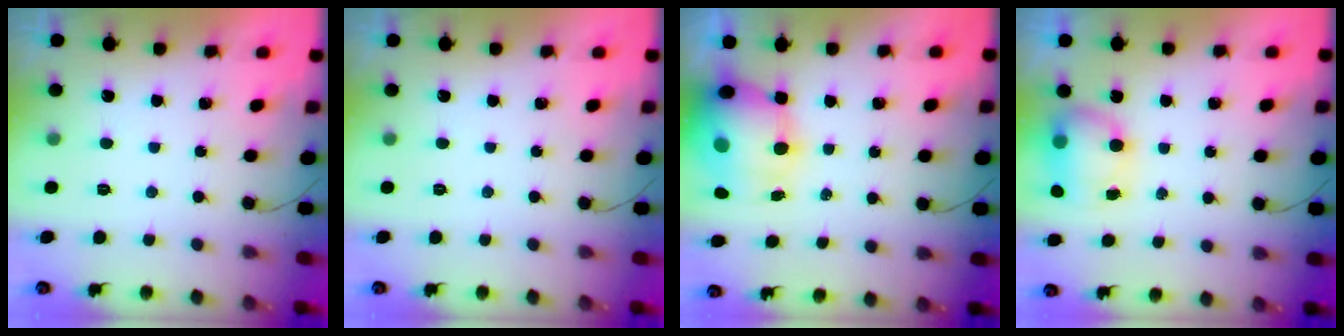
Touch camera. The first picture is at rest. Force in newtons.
{"total": 0.0}
{"total": 15.3, "press": 14.8, "slide": 3.9}
{"total": 7.1, "press": 7.1, "slide": 0.7}